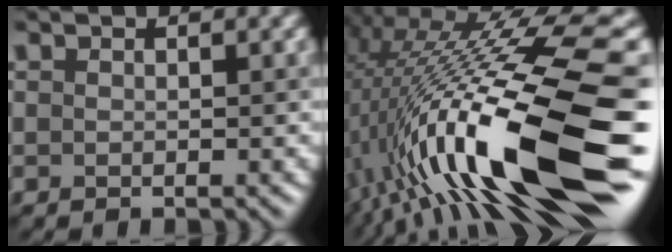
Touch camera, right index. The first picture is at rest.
{"total": 19.2, "force": [-2.3, 4.9, 18.4], "torque": [-0.294, 0.010, -0.046]}